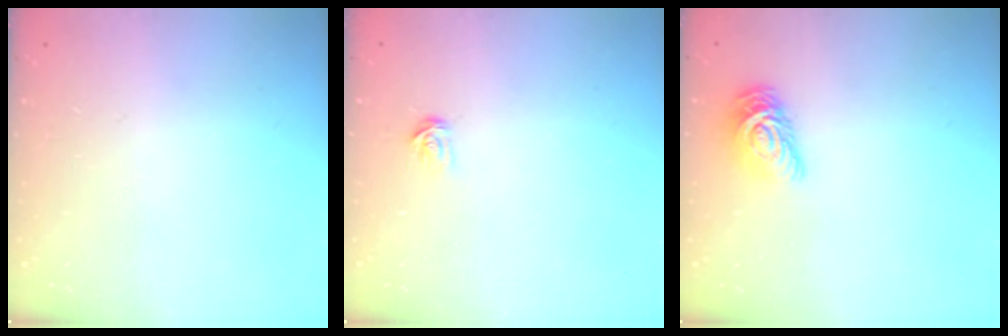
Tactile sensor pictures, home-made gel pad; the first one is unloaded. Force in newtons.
{"total": 2.4, "press": 2.4, "slide": 0.2}
{"total": 9.1, "press": 9.1, "slide": 0.6}